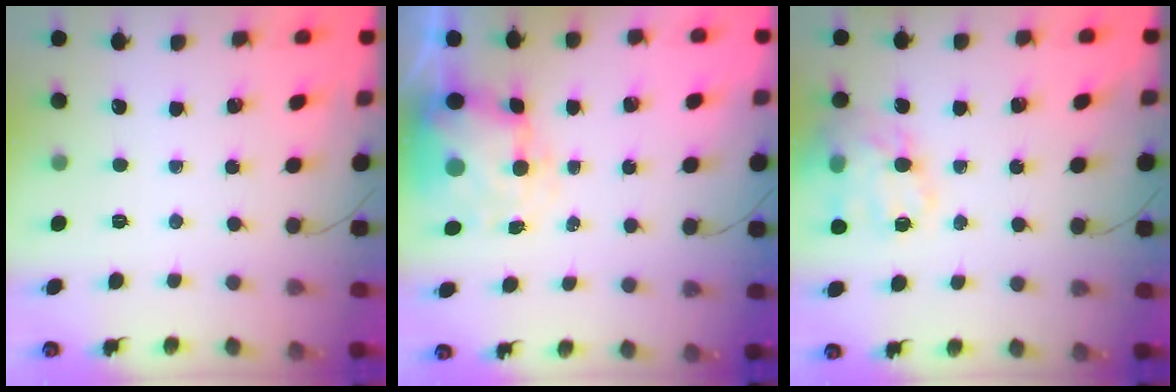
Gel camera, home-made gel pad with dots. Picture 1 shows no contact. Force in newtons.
{"total": 7.8, "press": 7.6, "slide": 1.7}
{"total": 18.7, "press": 18.4, "slide": 3.2}